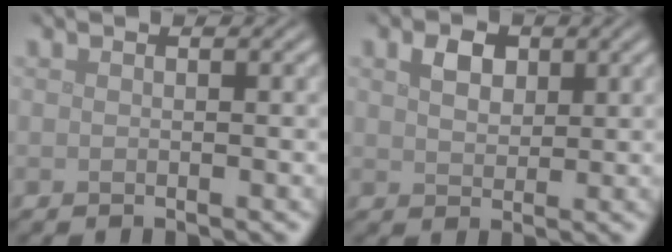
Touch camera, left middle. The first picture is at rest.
{"total": 2.5, "force": [1.1, 1.7, 1.4], "torque": [-0.031, 0.002, 0.020]}